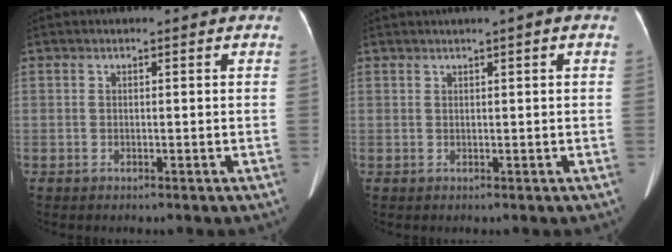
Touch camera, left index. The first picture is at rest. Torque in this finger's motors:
{"motor_torque": [0.53, -0.82, 0.05, 0.03]}